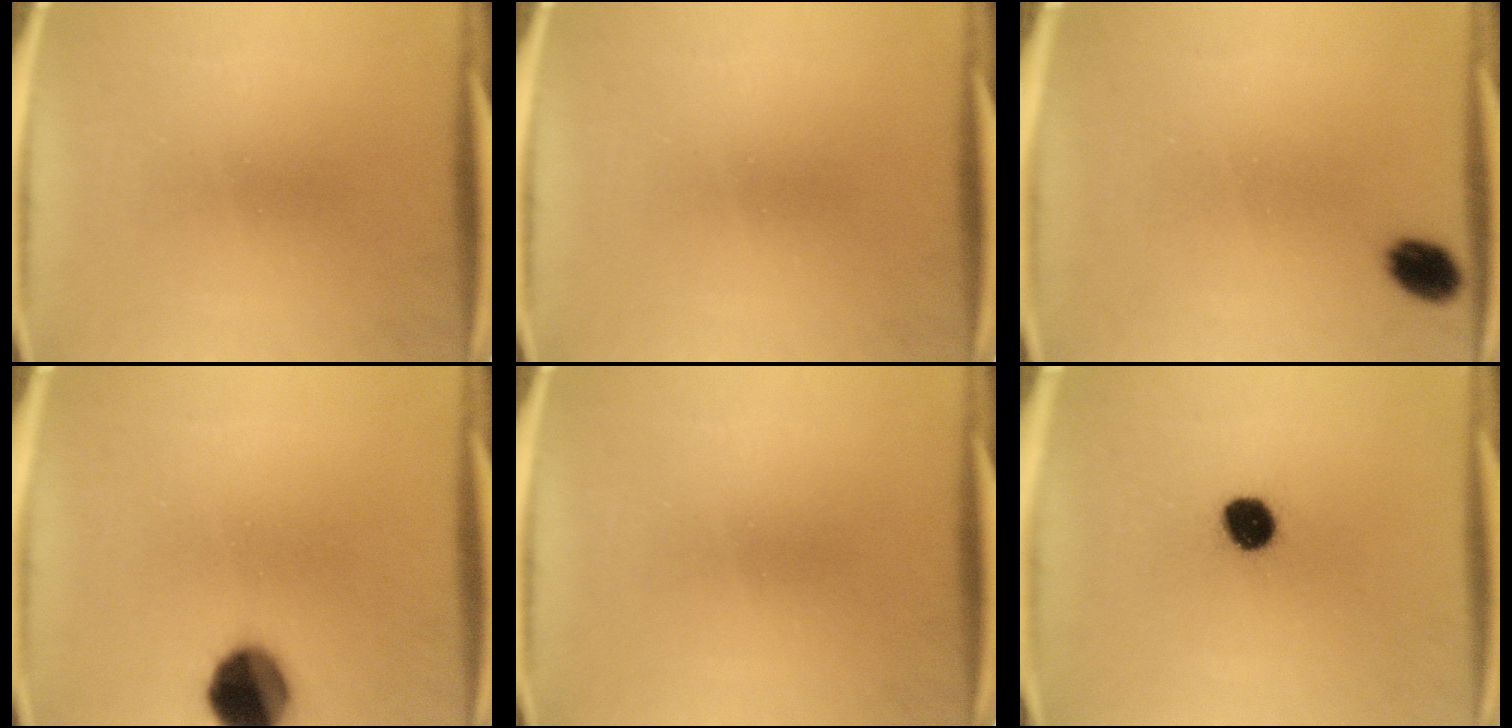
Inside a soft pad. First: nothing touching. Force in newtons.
{"total": 0.0}
{"total": 4.7}
{"total": 12.5}
{"total": 0.0}
{"total": 7.6}